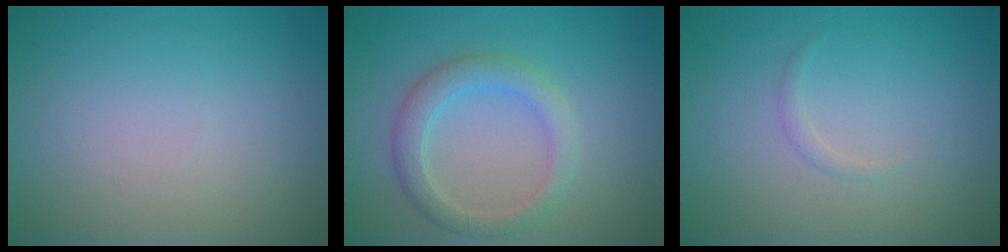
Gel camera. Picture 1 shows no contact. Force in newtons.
{"total": 3.1, "press": 3.1, "slide": 0.1}
{"total": 0.6, "press": 0.6, "slide": 0.0}